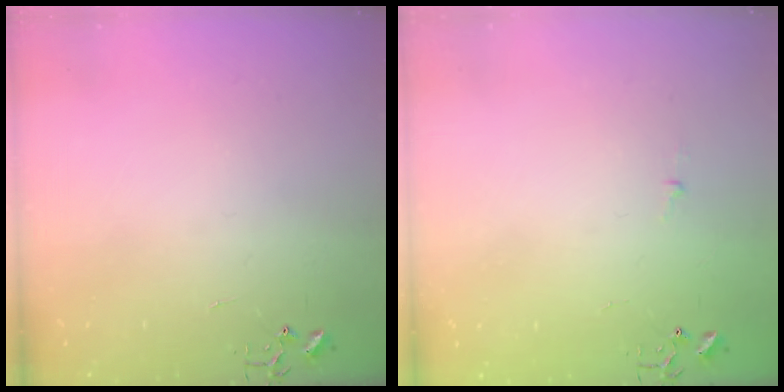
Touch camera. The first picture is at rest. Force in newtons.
{"total": 2.7, "press": 2.7, "slide": 0.3}